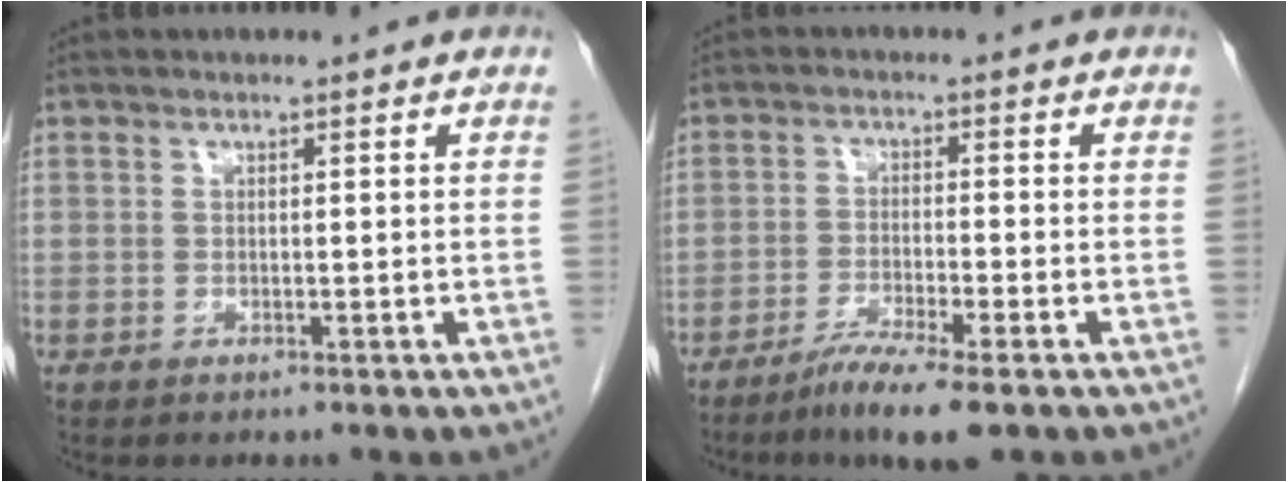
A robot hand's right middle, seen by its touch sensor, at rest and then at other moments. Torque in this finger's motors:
{"motor_torque": [0.89, -0.71, 0.29, 0.03]}